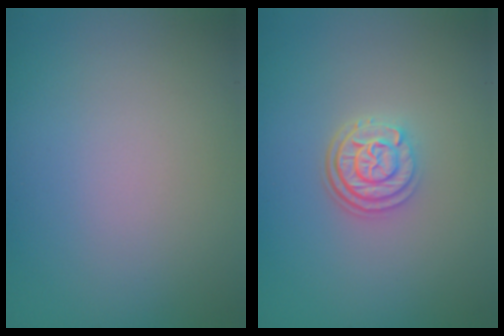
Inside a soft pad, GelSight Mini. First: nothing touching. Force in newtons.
{"total": 3.1, "press": 2.5, "slide": 1.8}